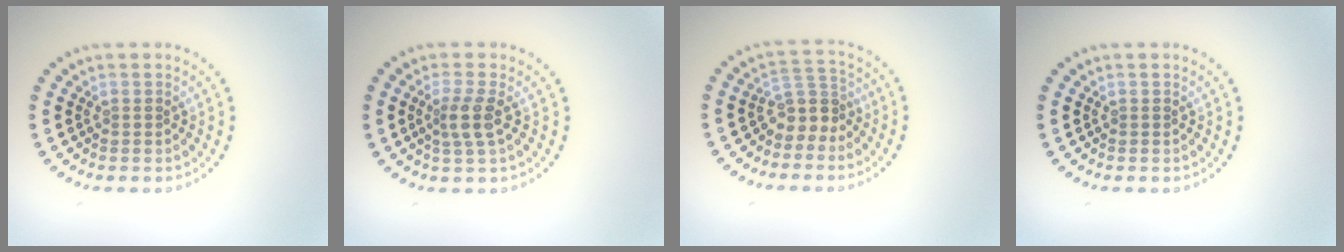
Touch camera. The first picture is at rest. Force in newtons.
{"total": 2.3, "press": 1.9, "slide": 1.4}
{"total": 3.0, "press": 2.2, "slide": 2.0}
{"total": 0.0}